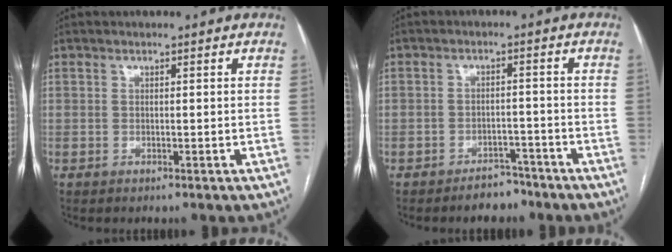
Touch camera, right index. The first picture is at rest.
{"total": 4.1, "force": [-3.4, 2.2, 1.0], "torque": [-0.010, 0.009, -0.047]}